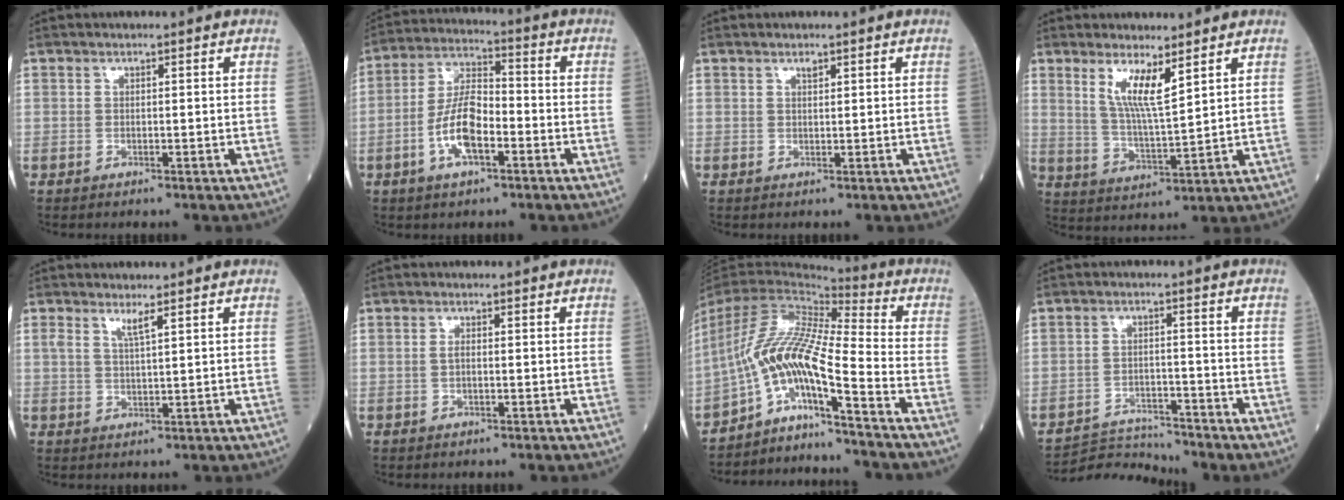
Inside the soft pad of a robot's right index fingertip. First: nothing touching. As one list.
[{"total": 9.1, "force": [-3.1, 3.3, 7.9], "torque": [-0.165, 0.012, -0.061]}, {"total": 0.8, "force": [0.6, 0.3, 0.4], "torque": [-0.008, -0.003, 0.009]}, {"total": 6.4, "force": [3.6, 0.5, 5.3], "torque": [-0.103, -0.014, 0.073]}, {"total": 2.3, "force": [1.4, 0.0, 1.8], "torque": [-0.040, 0.000, 0.027]}, {"total": 1.1, "force": [-0.1, 0.3, 1.0], "torque": [-0.026, -0.001, -0.001]}, {"total": 12.3, "force": [-8.1, -0.9, 9.3], "torque": [-0.186, 0.012, -0.150]}, {"total": 5.9, "force": [-5.6, -0.8, -1.4], "torque": [0.024, -0.001, -0.099]}]